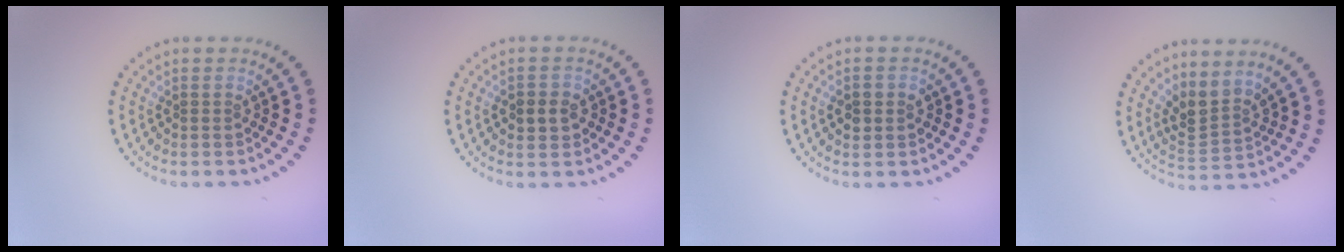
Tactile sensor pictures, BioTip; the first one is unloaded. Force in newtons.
{"total": 2.3, "press": 2.3, "slide": 0.4}
{"total": 1.8, "press": 1.8, "slide": 0.2}
{"total": 2.9, "press": 2.1, "slide": 2.0}